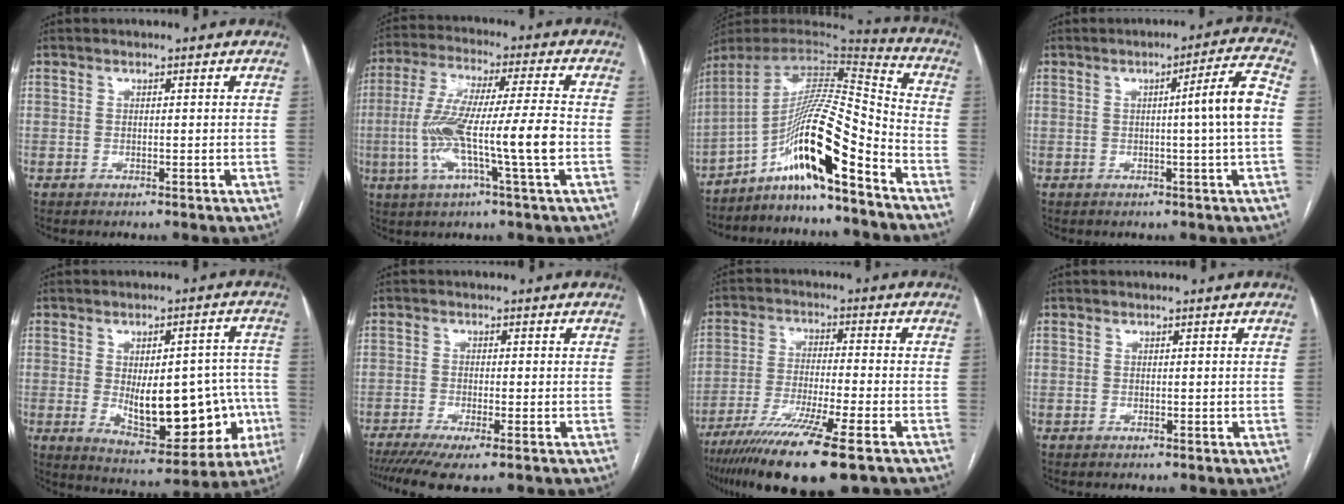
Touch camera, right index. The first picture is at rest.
{"total": 14.1, "force": [-2.8, 0.0, 13.8], "torque": [-0.270, 0.002, -0.057]}
{"total": 16.1, "force": [-9.4, 0.3, 13.1], "torque": [-0.229, 0.013, -0.165]}
{"total": 6.9, "force": [-0.1, -1.3, 6.8], "torque": [-0.097, 0.006, -0.001]}
{"total": 16.4, "force": [-2.8, 7.3, 14.4], "torque": [-0.189, 0.017, -0.014]}
{"total": 7.2, "force": [-5.1, 0.8, 5.0], "torque": [-0.079, -0.016, -0.085]}
{"total": 15.9, "force": [-10.8, 0.6, 11.7], "torque": [-0.206, -0.044, -0.181]}
{"total": 0.0}